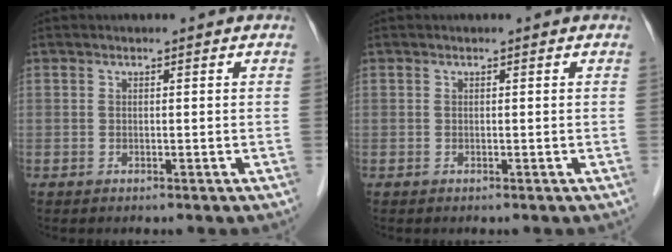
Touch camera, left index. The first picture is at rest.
{"total": 0.0}